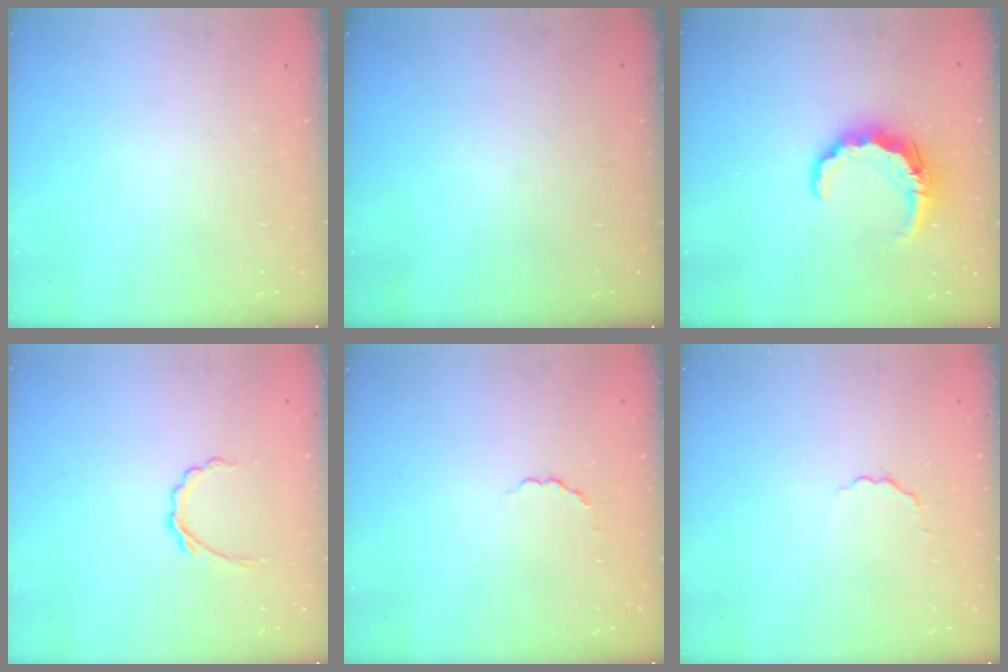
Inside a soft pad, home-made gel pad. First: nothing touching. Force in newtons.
{"total": 0.0}
{"total": 8.0, "press": 7.9, "slide": 1.2}
{"total": 3.9, "press": 3.7, "slide": 1.2}
{"total": 2.5, "press": 2.3, "slide": 0.9}
{"total": 1.8, "press": 1.5, "slide": 1.0}